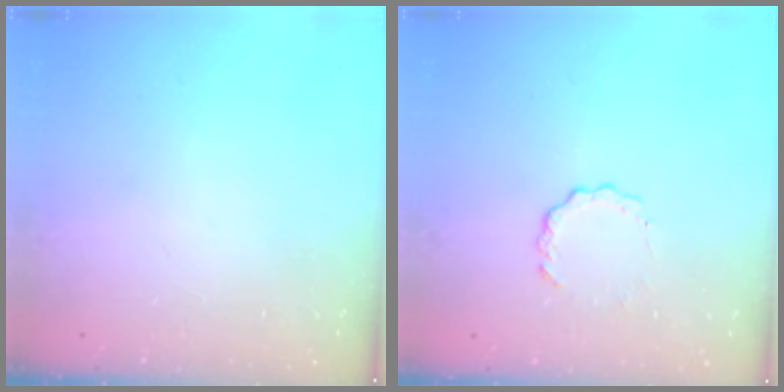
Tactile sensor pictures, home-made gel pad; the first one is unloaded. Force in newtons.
{"total": 4.1, "press": 4.0, "slide": 0.4}